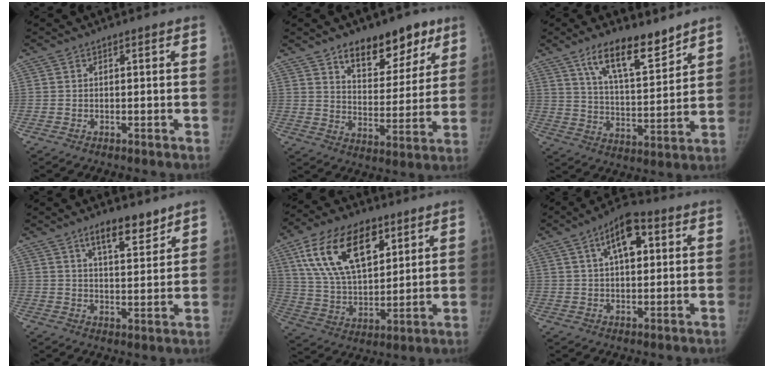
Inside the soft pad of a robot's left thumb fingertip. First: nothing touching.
{"total": 14.9, "force": [9.6, 7.9, 8.1], "torque": [-0.057, -0.051, 0.146]}
{"total": 13.0, "force": [9.1, 4.2, 8.3], "torque": [-0.117, -0.059, 0.164]}
{"total": 7.9, "force": [5.6, 2.7, 4.8], "torque": [-0.055, -0.039, 0.091]}
{"total": 20.3, "force": [9.6, 10.8, 14.3], "torque": [-0.233, -0.028, 0.179]}
{"total": 10.0, "force": [3.5, 4.9, 8.0], "torque": [-0.113, 0.007, 0.051]}